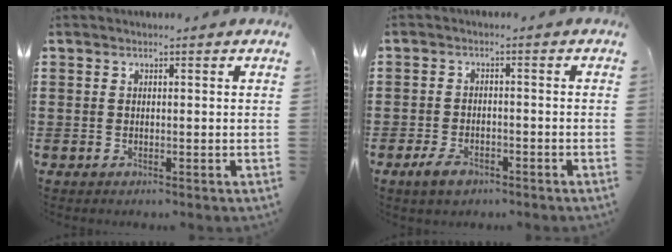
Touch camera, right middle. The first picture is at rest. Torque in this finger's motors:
{"motor_torque": [1.52, -0.18, 0.17, 0.04]}